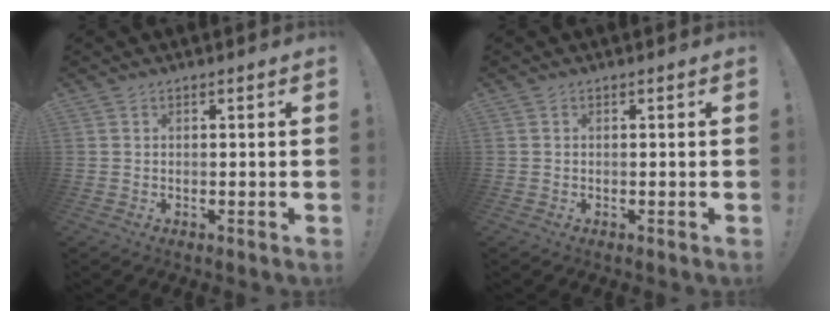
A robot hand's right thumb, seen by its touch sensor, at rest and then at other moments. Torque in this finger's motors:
{"motor_torque": [-0.14, -0.03, -0.05, 0.14, 0.06]}